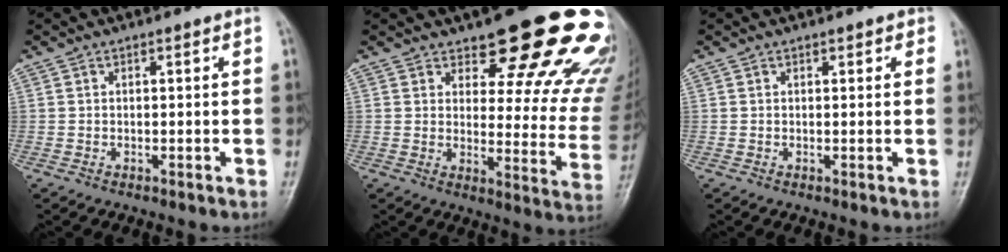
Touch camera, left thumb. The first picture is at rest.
{"total": 21.3, "force": [16.1, 6.7, 12.2], "torque": [-0.102, -0.101, 0.192]}
{"total": 1.3, "force": [0.7, 0.7, 0.8], "torque": [0.002, 0.000, 0.004]}